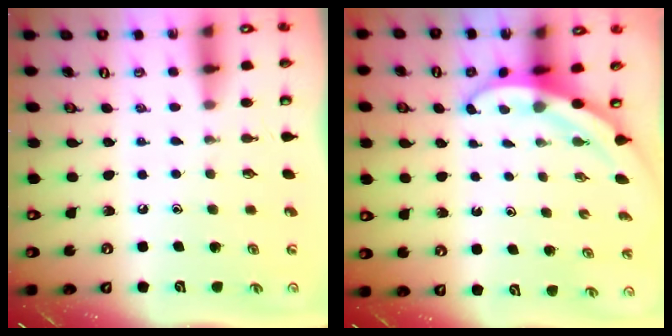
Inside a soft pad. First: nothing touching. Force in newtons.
{"total": 3.3, "press": 3.3, "slide": 0.1}